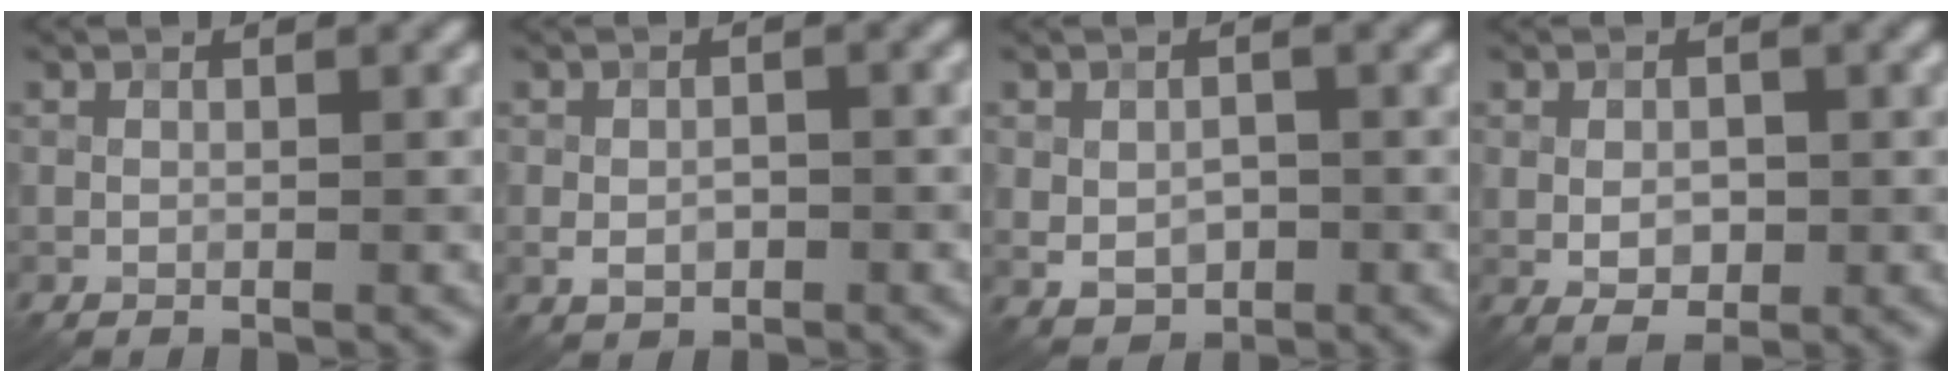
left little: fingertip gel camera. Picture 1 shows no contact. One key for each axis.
{"total": 2.0, "fx": -0.6, "fy": 1.3, "fz": 1.4, "tx": -0.026, "ty": -0.002, "tz": -0.010}
{"total": 2.6, "fx": -0.4, "fy": 1.9, "fz": 1.7, "tx": -0.030, "ty": -0.007, "tz": -0.002}
{"total": 2.6, "fx": -0.3, "fy": 1.6, "fz": 2.0, "tx": -0.033, "ty": 0.000, "tz": -0.003}